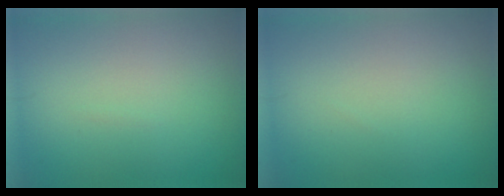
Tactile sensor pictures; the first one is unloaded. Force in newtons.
{"total": 0.0}